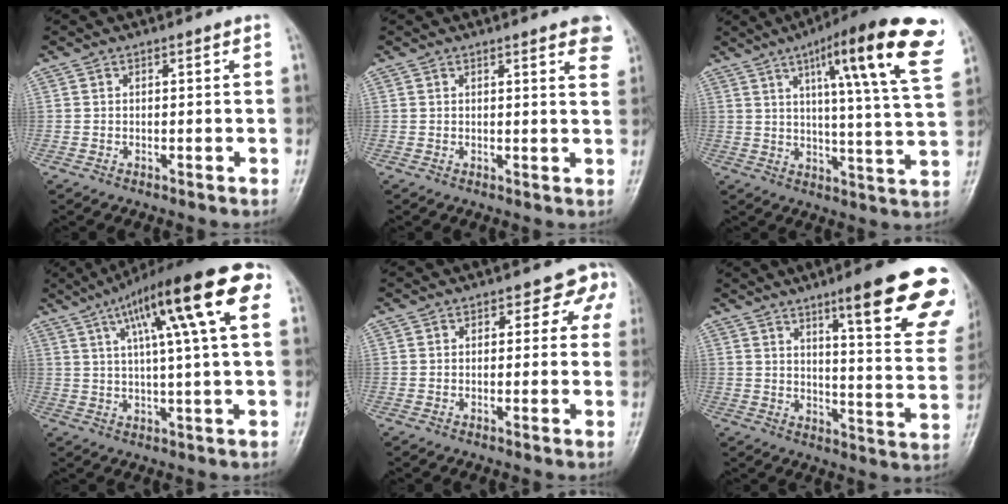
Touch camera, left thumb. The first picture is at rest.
{"total": 6.7, "force": [4.5, 1.4, 4.8], "torque": [-0.041, -0.011, 0.043]}
{"total": 21.7, "force": [10.2, 3.3, 18.9], "torque": [-0.244, -0.021, 0.138]}
{"total": 18.9, "force": [7.2, 3.3, 17.2], "torque": [-0.257, 0.020, 0.103]}
{"total": 4.9, "force": [2.0, 3.4, 2.9], "torque": [0.014, 0.001, 0.008]}
{"total": 21.6, "force": [13.2, 3.6, 16.7], "torque": [-0.187, -0.057, 0.169]}